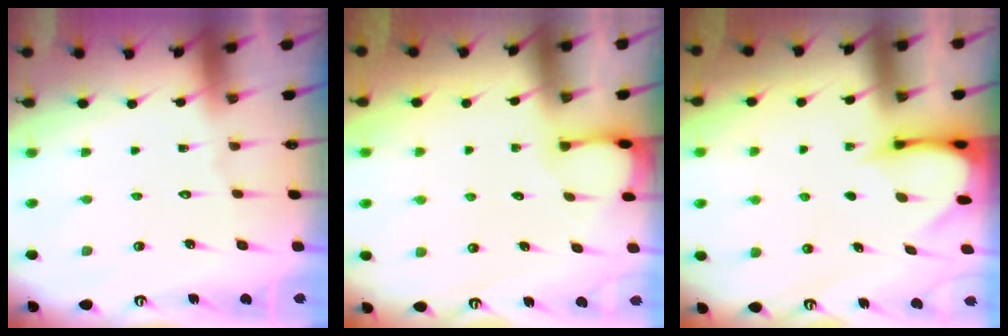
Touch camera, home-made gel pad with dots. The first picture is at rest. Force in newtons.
{"total": 2.0, "press": 2.0, "slide": 0.3}
{"total": 3.3, "press": 3.3, "slide": 0.3}